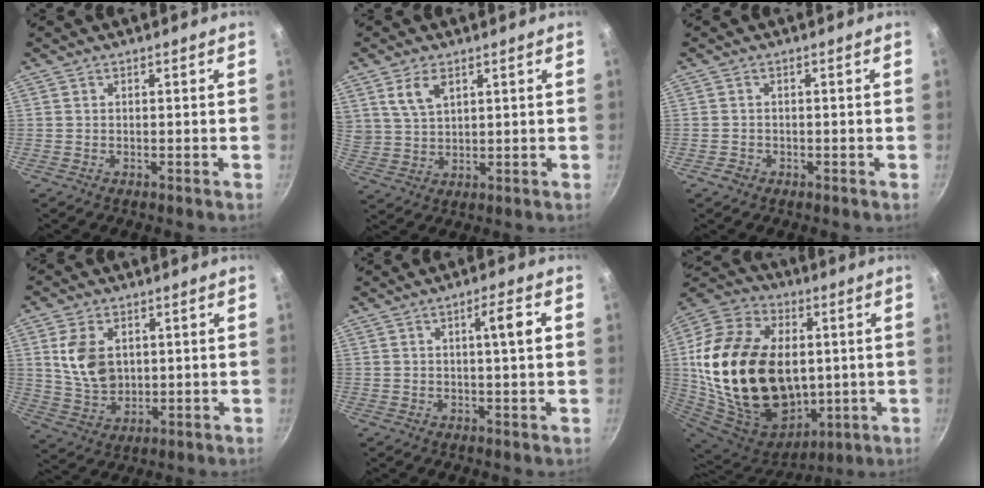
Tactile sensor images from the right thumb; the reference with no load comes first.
{"total": 6.2, "force": [3.2, 3.6, 4.0], "torque": [-0.065, -0.012, 0.070]}
{"total": 1.6, "force": [-0.8, 1.3, 0.5], "torque": [-0.006, 0.009, -0.011]}
{"total": 9.8, "force": [2.1, 6.9, 6.6], "torque": [-0.108, -0.017, 0.049]}
{"total": 5.0, "force": [0.8, 0.6, 4.9], "torque": [-0.075, 0.005, 0.012]}
{"total": 33.8, "force": [2.0, 22.6, 25.0], "torque": [-0.464, 0.001, 0.046]}